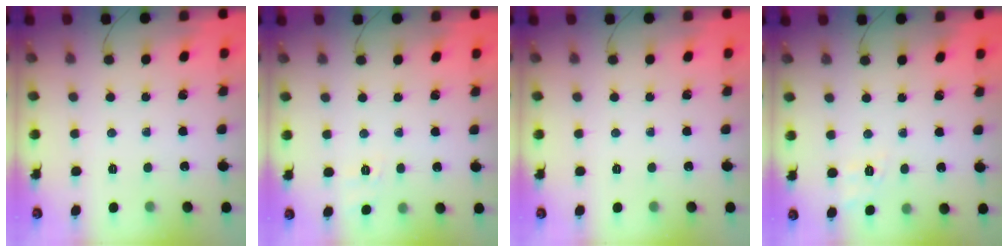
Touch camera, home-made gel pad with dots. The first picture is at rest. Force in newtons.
{"total": 2.7, "press": 2.1, "slide": 1.6}
{"total": 0.0}
{"total": 4.8, "press": 4.3, "slide": 2.2}